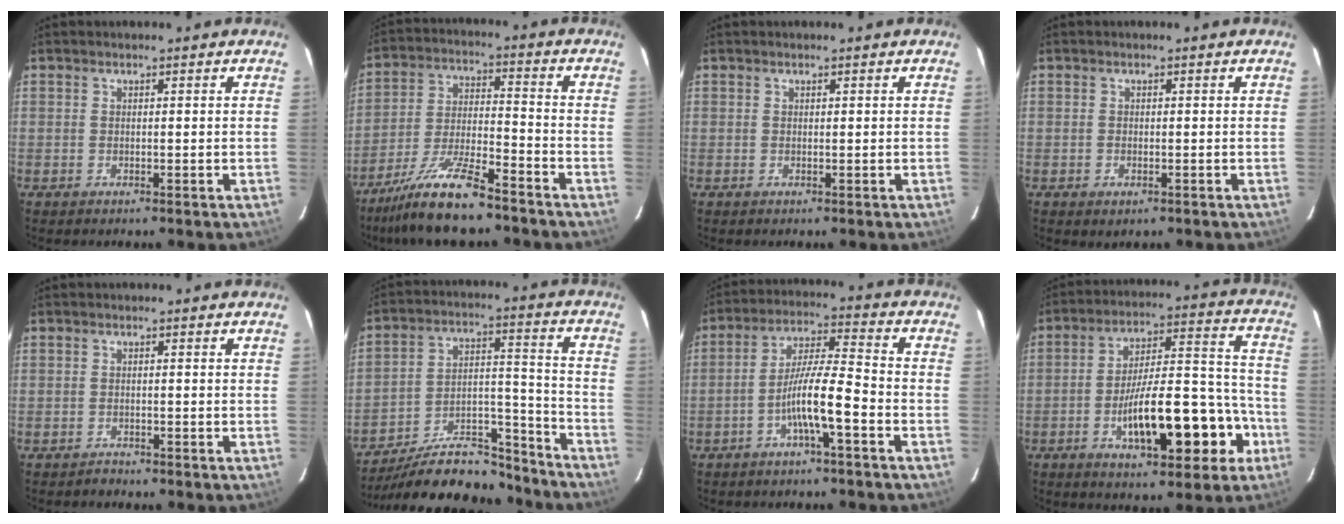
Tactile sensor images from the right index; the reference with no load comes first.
{"total": 11.7, "force": [-9.3, 1.2, 7.0], "torque": [-0.136, -0.017, -0.170]}
{"total": 0.0}
{"total": 1.3, "force": [-0.6, 0.7, 0.9], "torque": [-0.014, -0.001, -0.001]}
{"total": 0.8, "force": [-0.7, 0.2, -0.2], "torque": [0.007, -0.002, -0.014]}
{"total": 17.6, "force": [-16.2, 4.2, 5.6], "torque": [-0.099, 0.036, -0.263]}
{"total": 8.8, "force": [-3.6, 0.3, 8.0], "torque": [-0.151, 0.015, -0.068]}
{"total": 17.4, "force": [-6.6, 5.3, 15.2], "torque": [-0.236, 0.031, -0.090]}